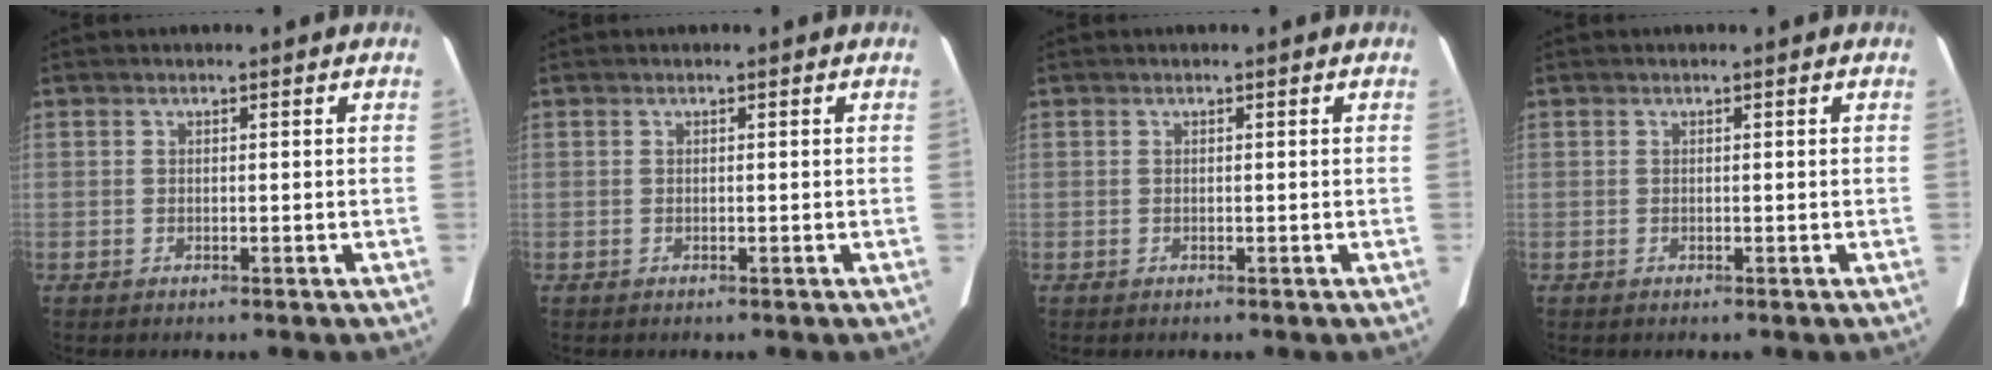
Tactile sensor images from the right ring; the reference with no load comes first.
{"total": 0.0}
{"total": 0.0}
{"total": 0.0}